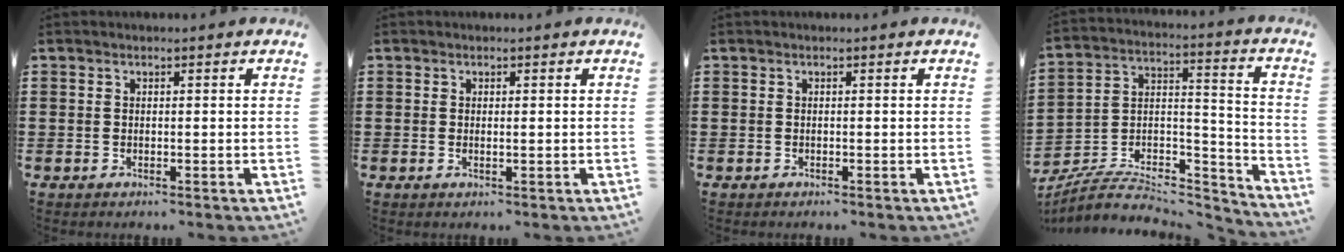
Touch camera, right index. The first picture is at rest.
{"total": 0.6, "force": [0.1, 0.1, 0.6], "torque": [-0.012, 0.000, 0.003]}
{"total": 0.0}
{"total": 6.1, "force": [-5.3, 2.5, 1.9], "torque": [-0.039, 0.004, -0.105]}